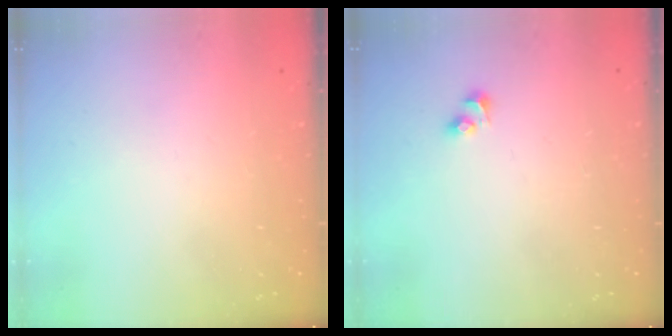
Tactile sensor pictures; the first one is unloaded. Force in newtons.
{"total": 2.7, "press": 2.5, "slide": 1.2}